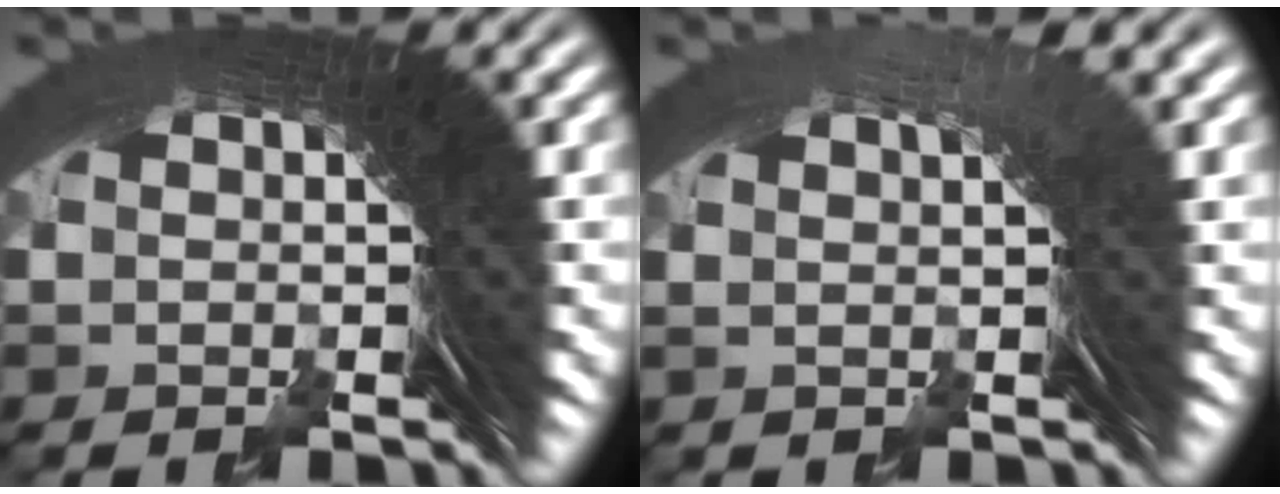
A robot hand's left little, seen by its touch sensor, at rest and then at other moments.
{"total": 1.9, "force": [0.8, -0.8, 1.5], "torque": [-0.001, 0.022, 0.011]}